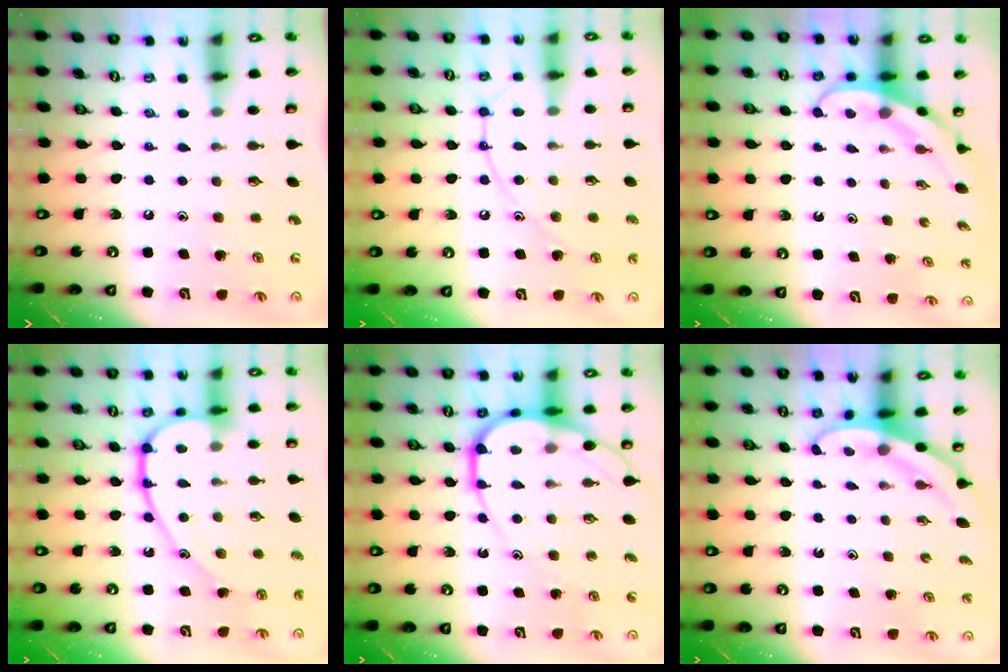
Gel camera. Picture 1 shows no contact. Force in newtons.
{"total": 9.9, "press": 9.9, "slide": 0.4}
{"total": 3.8, "press": 3.8, "slide": 0.3}
{"total": 14.7, "press": 14.7, "slide": 0.4}
{"total": 12.5, "press": 12.5, "slide": 1.1}
{"total": 3.0, "press": 3.0, "slide": 0.2}